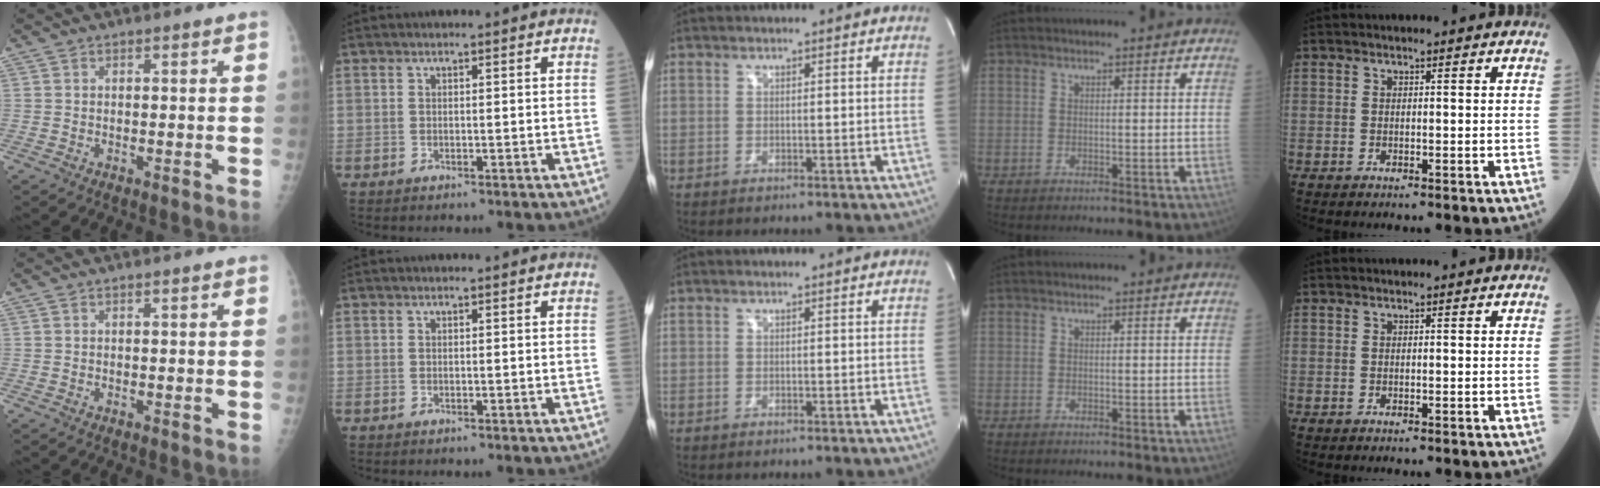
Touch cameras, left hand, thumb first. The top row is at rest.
{}